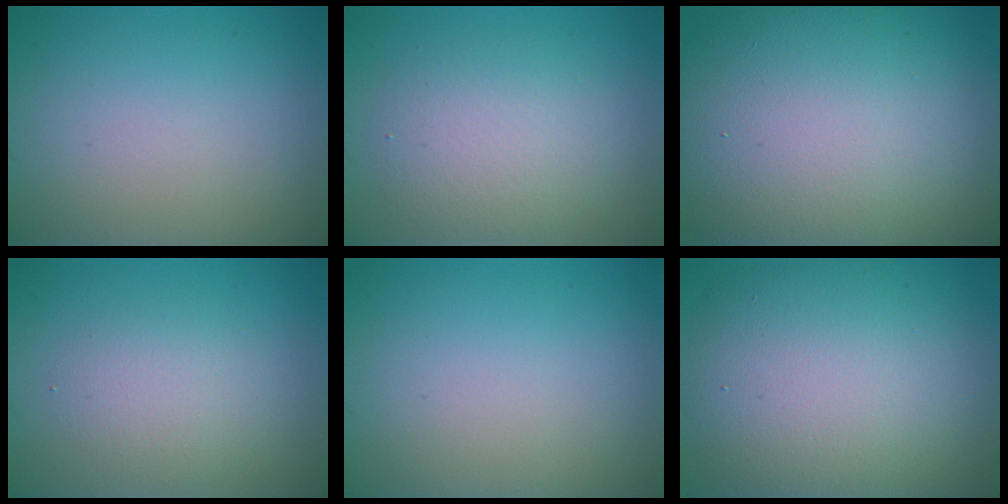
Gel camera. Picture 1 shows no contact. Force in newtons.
{"total": 4.3, "press": 4.3, "slide": 0.1}
{"total": 17.1, "press": 17.0, "slide": 1.4}
{"total": 2.5, "press": 2.4, "slide": 0.1}
{"total": 0.0}
{"total": 12.5, "press": 12.5, "slide": 0.7}